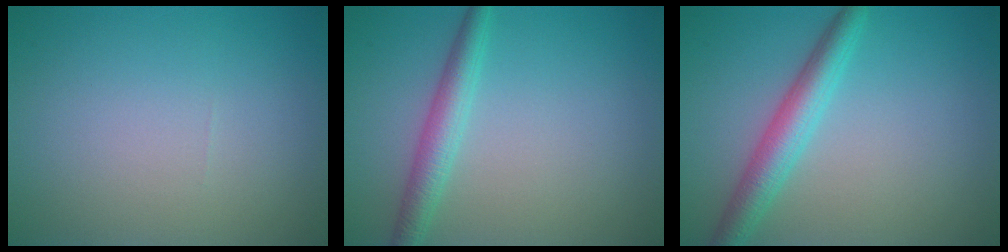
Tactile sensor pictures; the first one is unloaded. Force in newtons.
{"total": 2.8, "press": 2.8, "slide": 0.0}
{"total": 3.9, "press": 3.9, "slide": 0.1}